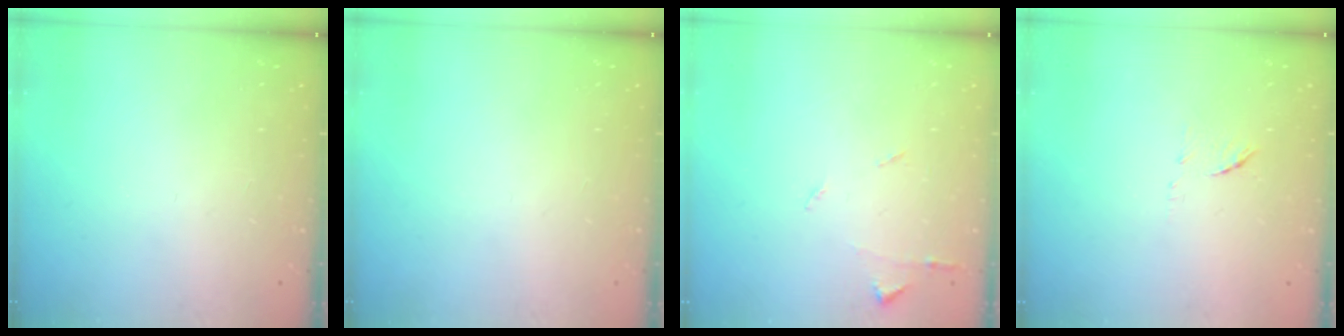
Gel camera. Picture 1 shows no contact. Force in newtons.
{"total": 0.0}
{"total": 5.6, "press": 5.6, "slide": 0.8}
{"total": 6.1, "press": 6.1, "slide": 0.3}